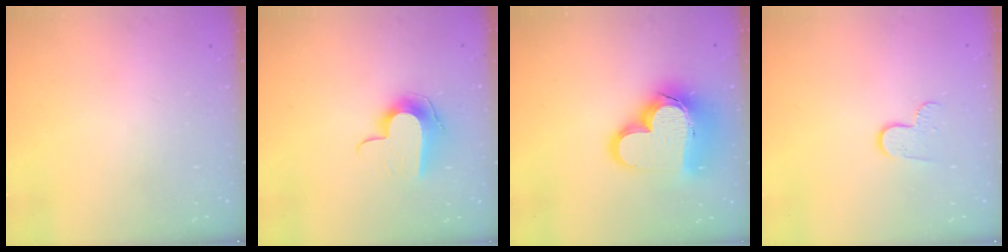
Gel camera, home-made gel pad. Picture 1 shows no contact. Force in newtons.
{"total": 9.9, "press": 9.9, "slide": 0.3}
{"total": 20.9, "press": 20.8, "slide": 1.9}
{"total": 6.0, "press": 6.0, "slide": 0.6}